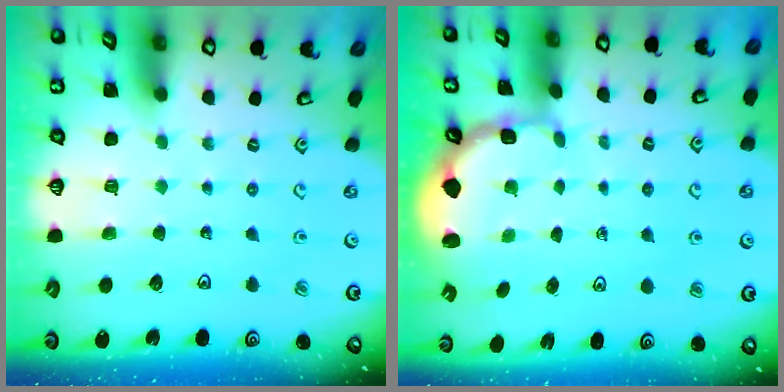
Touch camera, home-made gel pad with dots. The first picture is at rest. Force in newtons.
{"total": 2.7, "press": 2.1, "slide": 1.7}